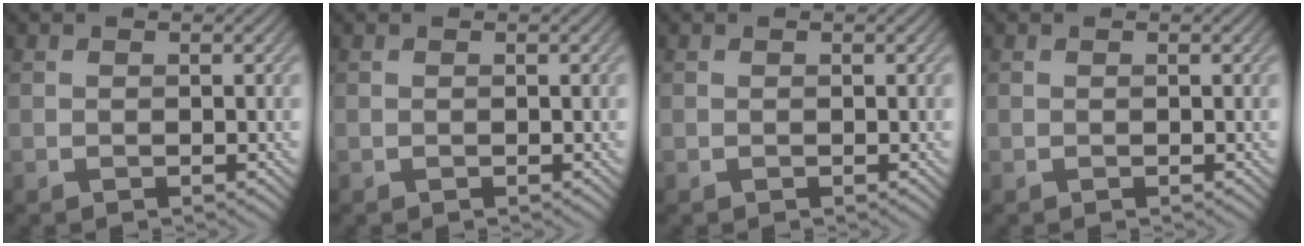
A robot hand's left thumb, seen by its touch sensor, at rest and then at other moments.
{"total": 0.0}
{"total": 0.0}
{"total": 0.0}